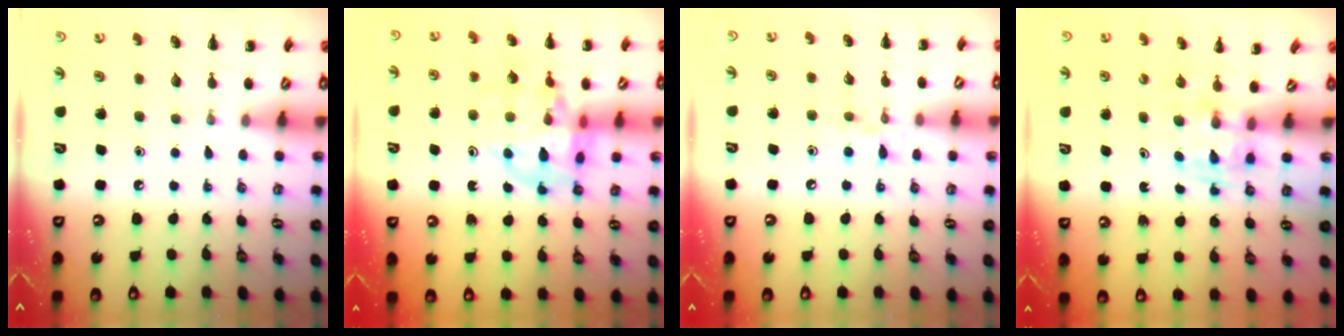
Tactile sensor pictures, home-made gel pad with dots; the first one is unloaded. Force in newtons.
{"total": 12.5, "press": 12.4, "slide": 2.1}
{"total": 7.5, "press": 7.4, "slide": 1.4}
{"total": 2.4, "press": 2.2, "slide": 1.1}